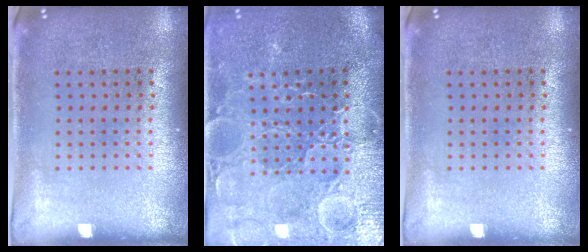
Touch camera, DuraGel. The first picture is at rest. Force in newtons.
{"total": 3.8, "press": 3.7, "slide": 0.8}
{"total": 0.0}